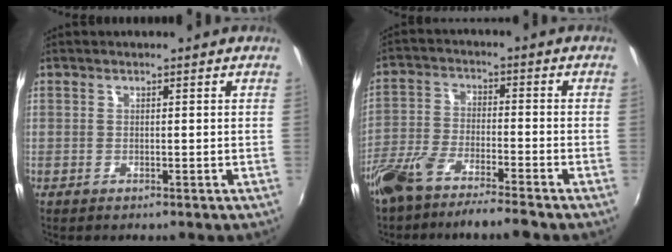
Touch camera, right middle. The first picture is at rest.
{"total": 10.5, "force": [-8.5, 1.4, 5.9], "torque": [-0.137, -0.020, -0.160]}